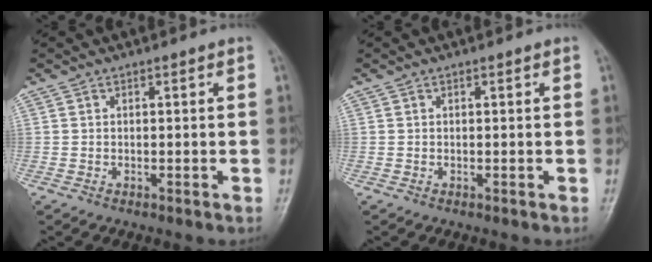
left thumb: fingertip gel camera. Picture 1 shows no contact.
{"total": 0.0}